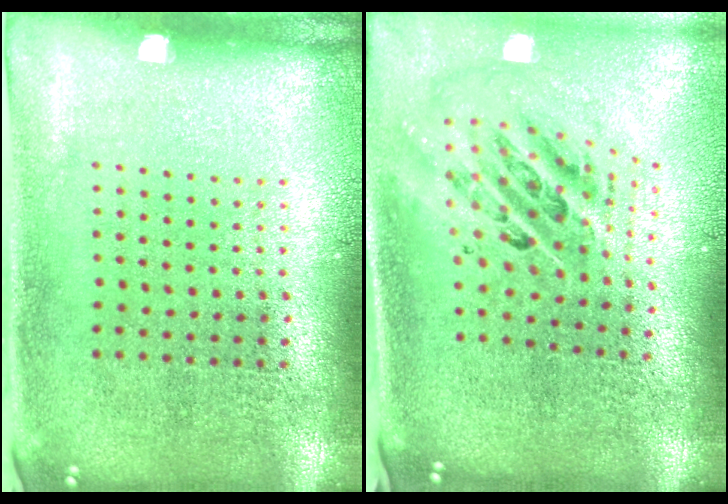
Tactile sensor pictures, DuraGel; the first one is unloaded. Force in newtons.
{"total": 2.7, "press": 1.8, "slide": 2.0}